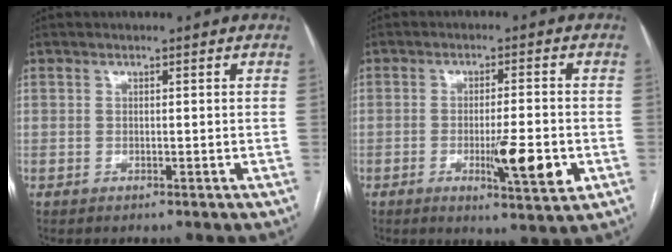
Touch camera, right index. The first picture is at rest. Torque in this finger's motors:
{"motor_torque": [1.10, -0.45, 0.50, 0.11]}